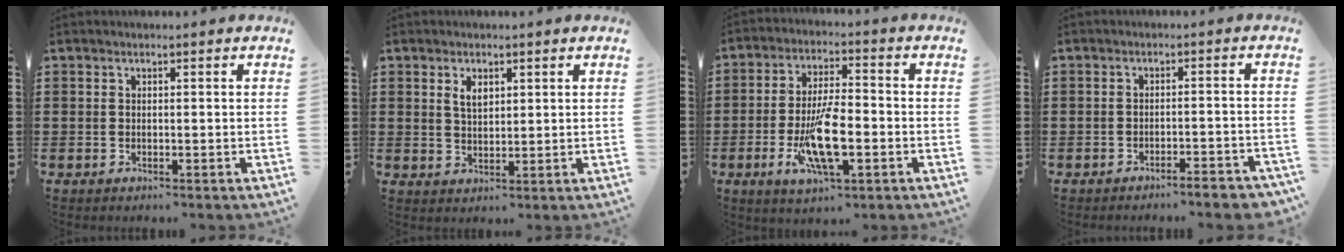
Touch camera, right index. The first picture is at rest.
{"total": 2.8, "force": [1.4, 1.6, 1.9], "torque": [-0.042, 0.006, 0.025]}
{"total": 11.1, "force": [-3.0, 3.7, 10.0], "torque": [-0.205, -0.012, -0.053]}
{"total": 3.3, "force": [-3.0, 0.0, 1.4], "torque": [-0.025, -0.005, -0.057]}